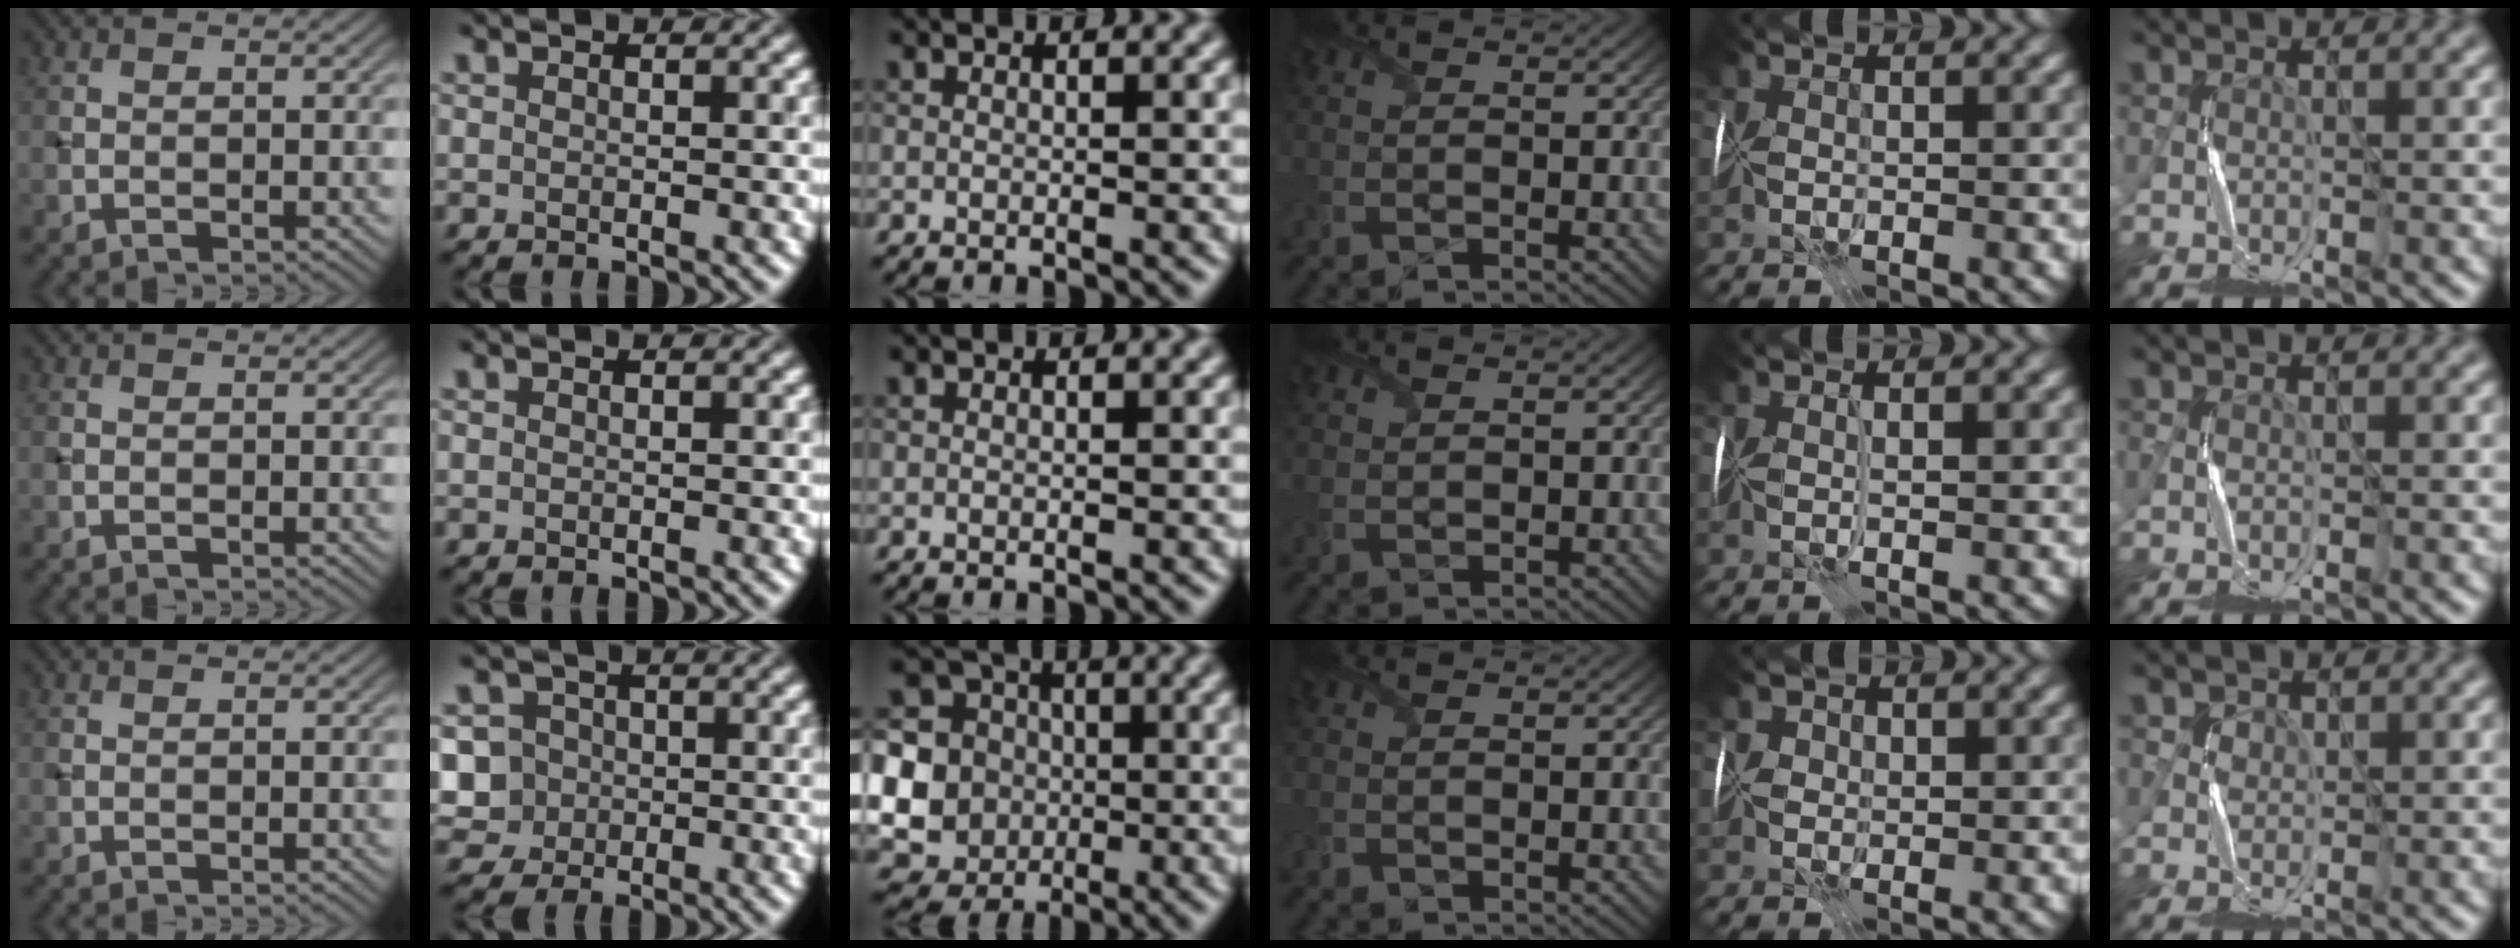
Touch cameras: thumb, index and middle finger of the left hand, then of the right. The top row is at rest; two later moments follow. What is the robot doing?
{"motion": "fold", "object": "wrapping paper"}